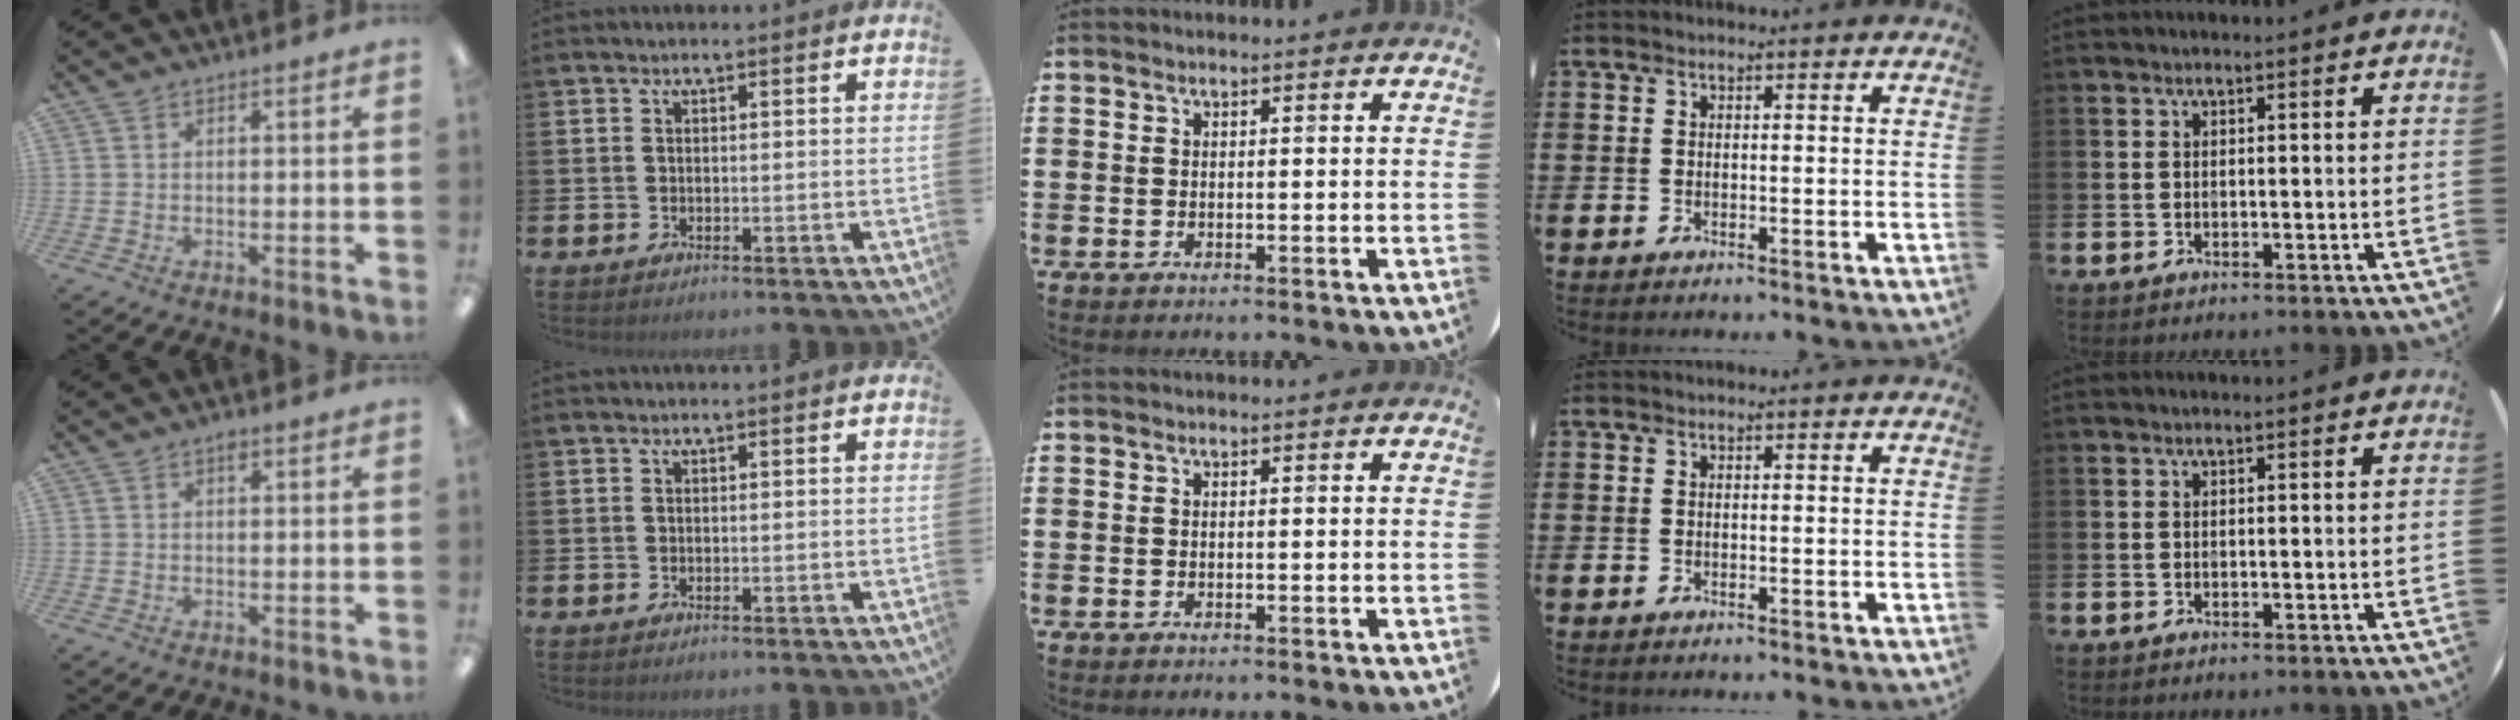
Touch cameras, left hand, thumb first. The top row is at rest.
{"thumb": {"total": 1.3, "force": [0.7, 0.7, 0.8], "torque": [-0.010, 0.000, 0.011]}}